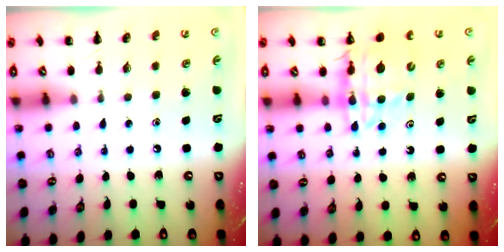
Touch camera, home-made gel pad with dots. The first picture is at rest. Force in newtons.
{"total": 12.2, "press": 11.7, "slide": 3.5}